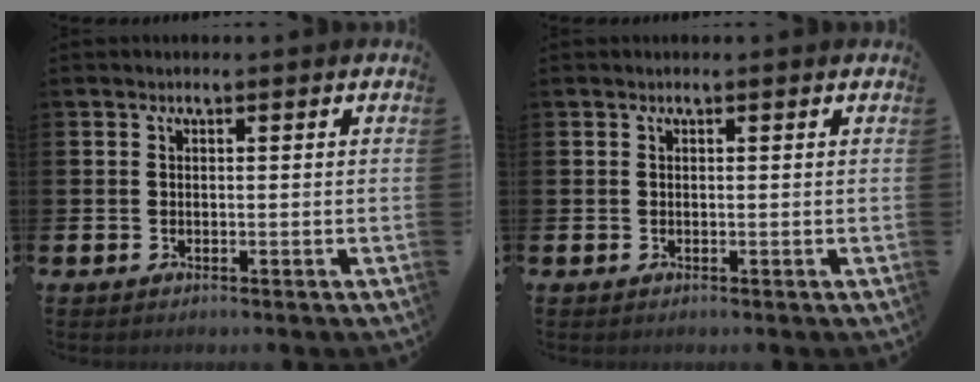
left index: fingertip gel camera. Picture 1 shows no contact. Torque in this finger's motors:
{"motor_torque": [1.02, -1.12, 0.28, 0.02]}